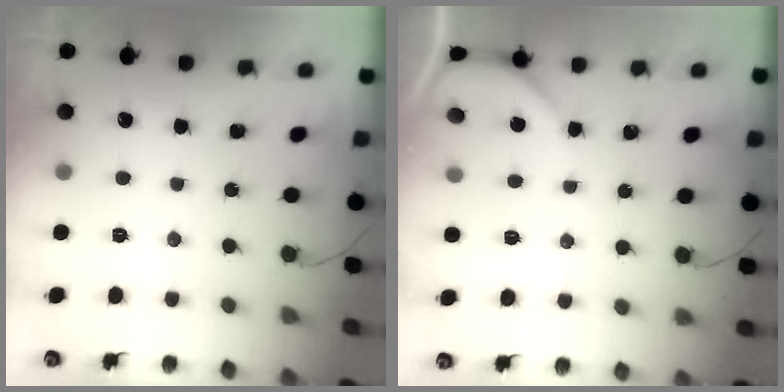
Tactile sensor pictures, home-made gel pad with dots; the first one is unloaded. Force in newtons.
{"total": 2.8, "press": 2.8, "slide": 0.3}